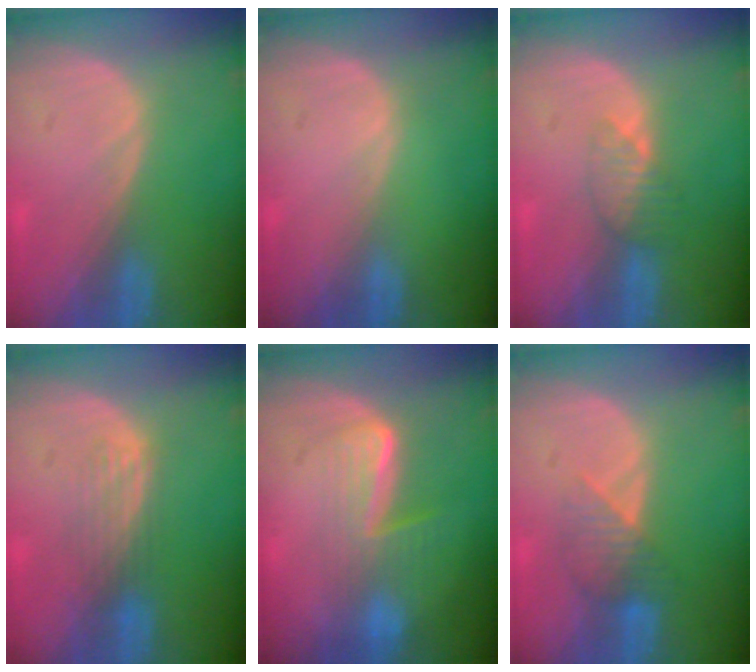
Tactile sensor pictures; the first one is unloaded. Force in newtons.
{"total": 0.0}
{"total": 3.6, "press": 3.2, "slide": 1.6}
{"total": 3.4, "press": 3.1, "slide": 1.5}
{"total": 6.6, "press": 5.9, "slide": 3.0}
{"total": 3.9, "press": 3.7, "slide": 1.4}